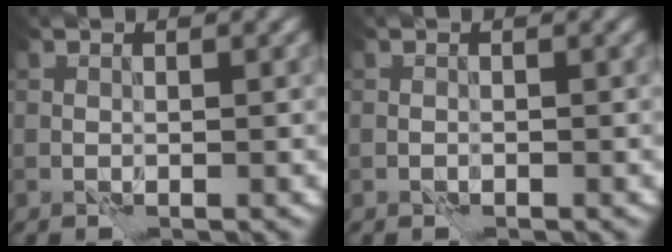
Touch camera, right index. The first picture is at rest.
{"total": 0.0}